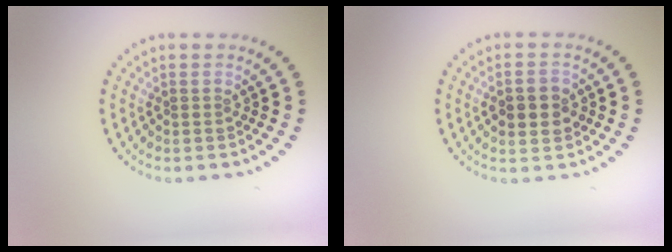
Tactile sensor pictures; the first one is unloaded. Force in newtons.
{"total": 2.6, "press": 2.6, "slide": 0.2}